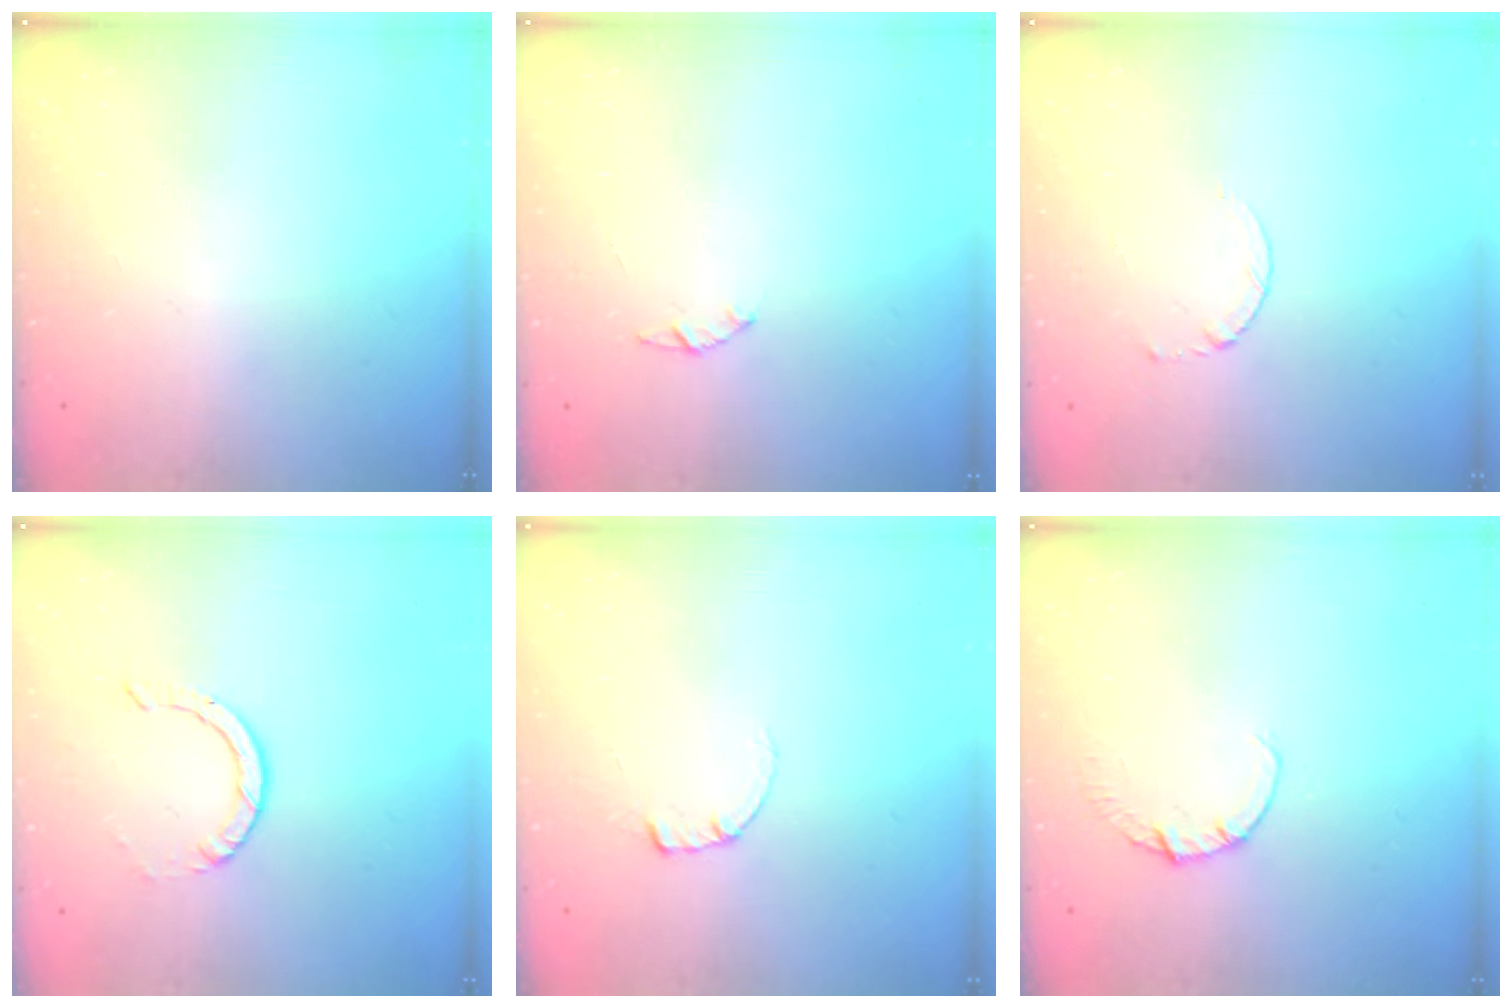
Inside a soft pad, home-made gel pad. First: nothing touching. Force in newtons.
{"total": 1.0, "press": 0.9, "slide": 0.3}
{"total": 2.6, "press": 2.6, "slide": 0.3}
{"total": 2.2, "press": 2.2, "slide": 0.2}
{"total": 0.6, "press": 0.5, "slide": 0.2}
{"total": 1.9, "press": 1.9, "slide": 0.3}